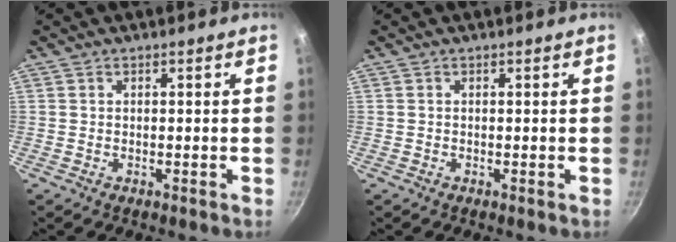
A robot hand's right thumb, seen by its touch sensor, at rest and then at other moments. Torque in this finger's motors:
{"motor_torque": [0.05, -0.06, 0.16, -0.02, -0.01]}